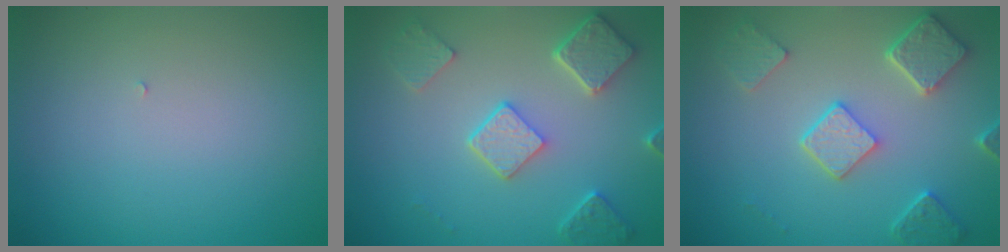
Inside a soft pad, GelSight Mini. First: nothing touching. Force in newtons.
{"total": 4.9, "press": 3.8, "slide": 3.0}
{"total": 4.9, "press": 4.0, "slide": 2.9}